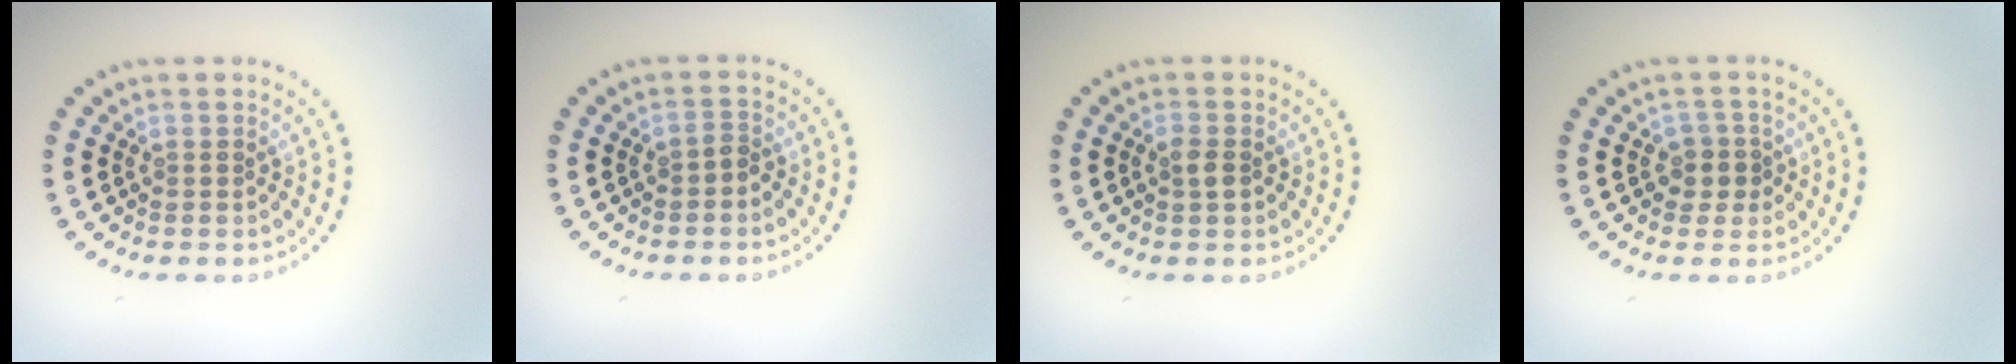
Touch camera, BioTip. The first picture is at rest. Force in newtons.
{"total": 0.9, "press": 0.8, "slide": 0.5}
{"total": 1.3, "press": 1.3, "slide": 0.2}
{"total": 1.7, "press": 1.5, "slide": 0.9}